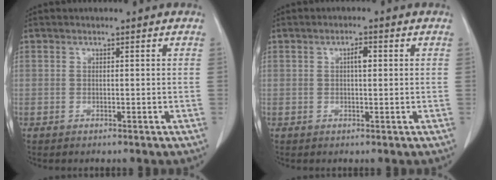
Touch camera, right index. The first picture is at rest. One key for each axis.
{"total": 2.0, "fx": 0.4, "fy": 0.6, "fz": 1.8, "tx": -0.032, "ty": 0.003, "tz": 0.006}